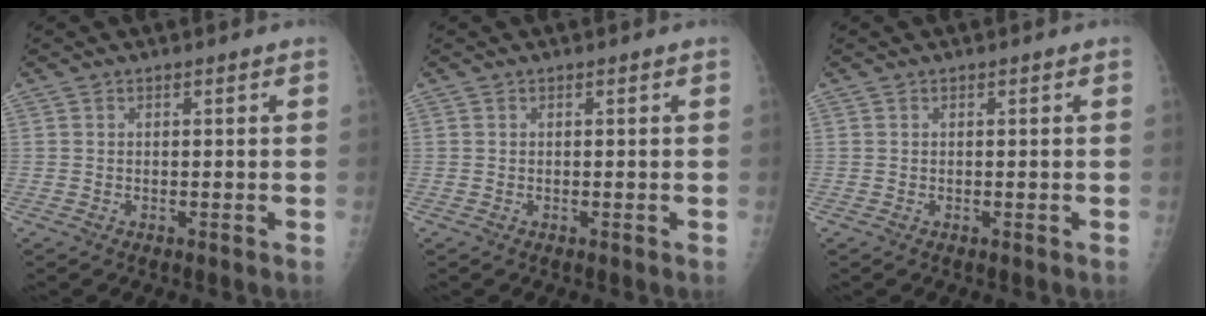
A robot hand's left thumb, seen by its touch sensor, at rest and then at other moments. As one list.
[{"total": 0.0}, {"total": 0.0}]